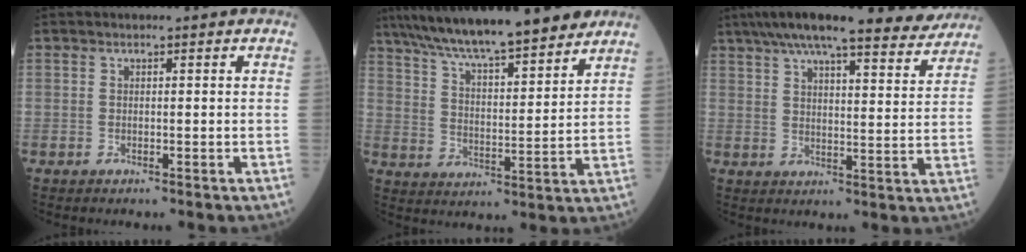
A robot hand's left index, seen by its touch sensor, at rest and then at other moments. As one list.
[{"total": 19.8, "force": [16.7, 2.5, 10.5], "torque": [-0.177, 0.021, 0.260]}, {"total": 21.7, "force": [18.5, 3.4, 10.9], "torque": [-0.174, 0.025, 0.244]}]